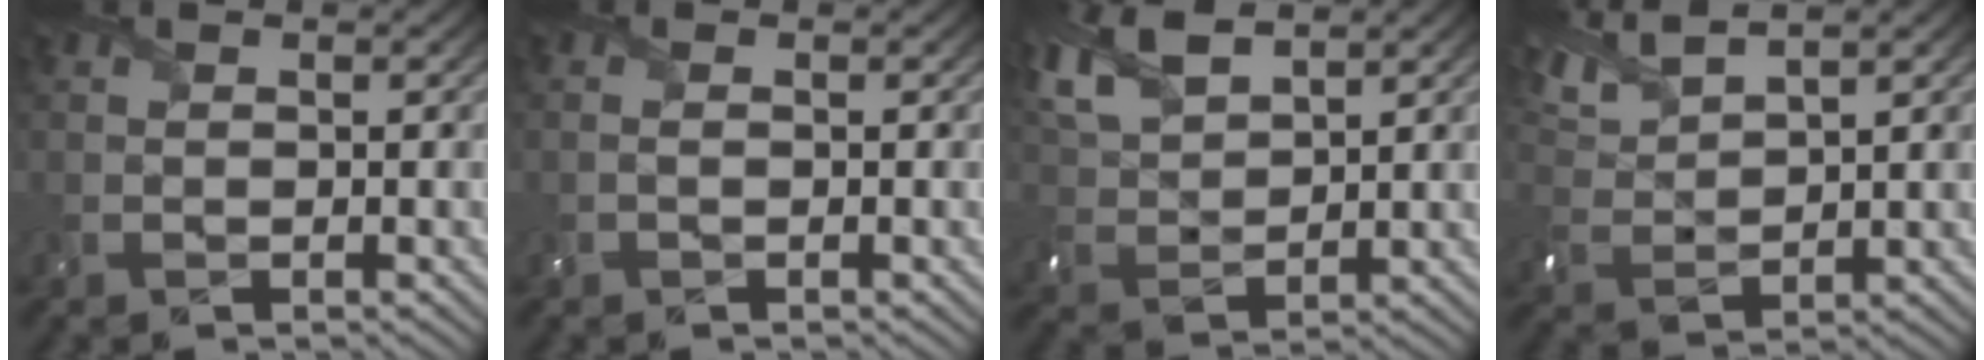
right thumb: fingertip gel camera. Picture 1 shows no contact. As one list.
[{"total": 0.9, "force": [-0.5, 0.3, 0.8], "torque": [-0.020, 0.000, -0.013]}, {"total": 8.4, "force": [5.7, 3.6, 5.1], "torque": [-0.143, 0.016, 0.117]}, {"total": 5.7, "force": [4.8, 1.2, 2.8], "torque": [-0.080, 0.015, 0.102]}]